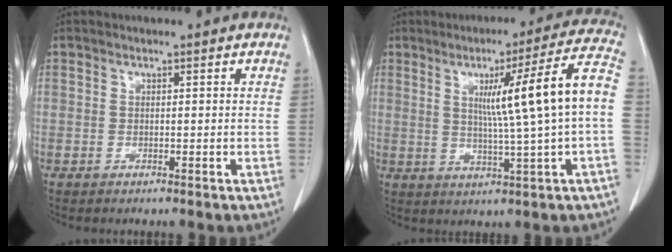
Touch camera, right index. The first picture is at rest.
{"total": 13.9, "force": [1.2, -1.4, 13.7], "torque": [-0.198, 0.010, 0.019]}